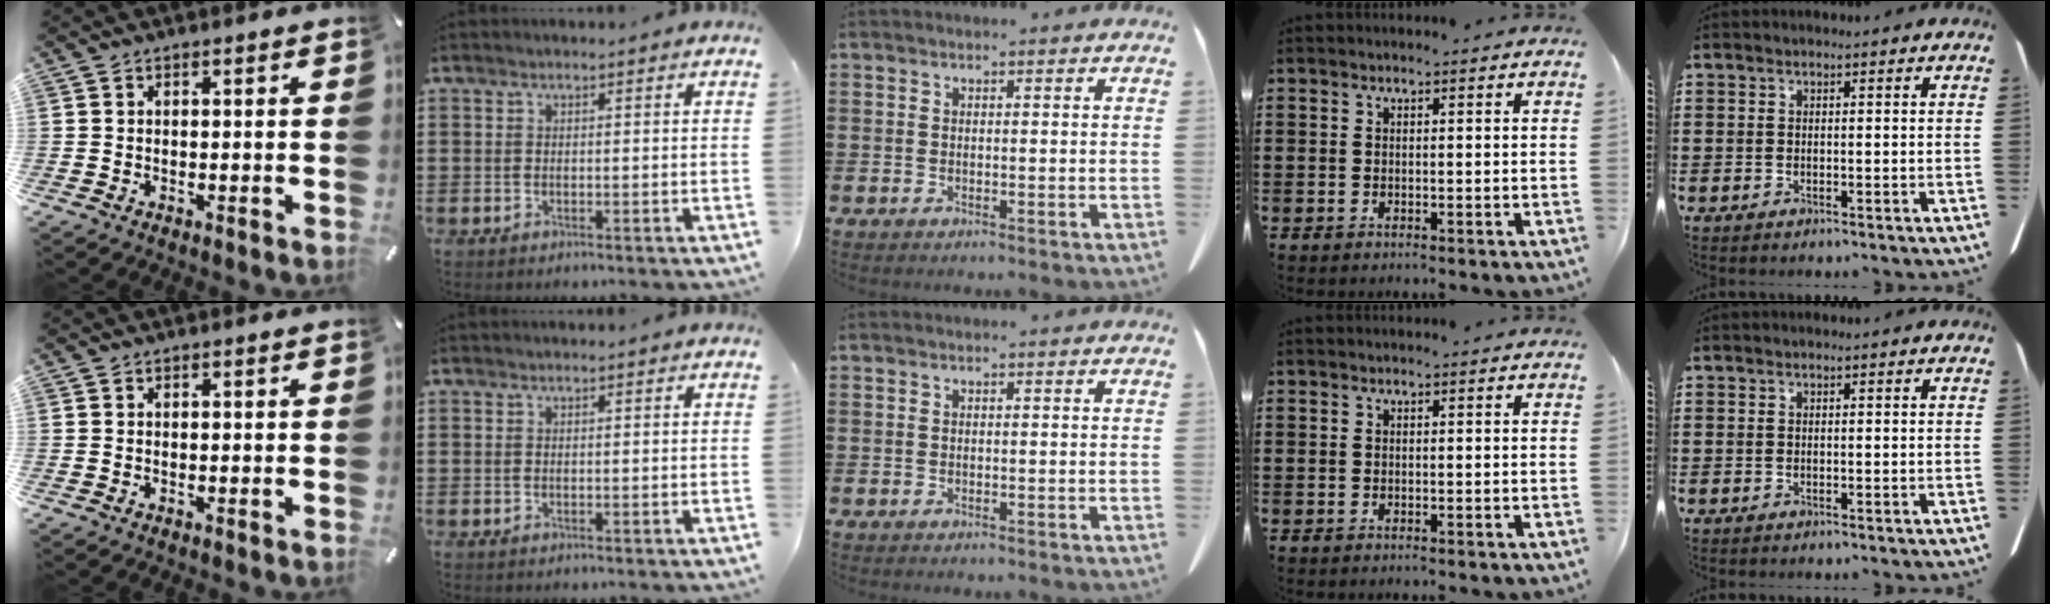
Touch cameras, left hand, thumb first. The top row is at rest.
{}